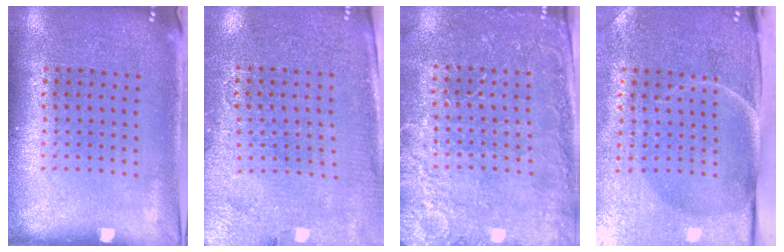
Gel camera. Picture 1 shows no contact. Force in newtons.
{"total": 3.0, "press": 2.8, "slide": 1.0}
{"total": 2.8, "press": 2.8, "slide": 0.2}
{"total": 5.0, "press": 4.0, "slide": 3.0}